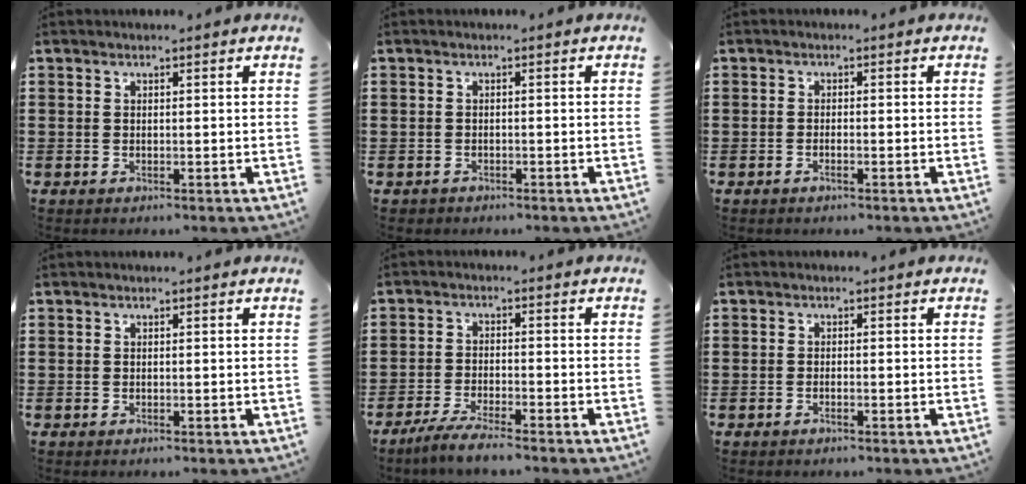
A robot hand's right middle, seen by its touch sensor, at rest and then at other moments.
{"total": 0.9, "force": [-0.8, 0.5, -0.1], "torque": [0.001, 0.003, -0.019]}
{"total": 0.9, "force": [-0.5, 0.1, 0.8], "torque": [-0.016, -0.005, -0.008]}
{"total": 0.0}
{"total": 4.1, "force": [-3.7, 0.1, 1.8], "torque": [-0.038, -0.003, -0.072]}
{"total": 0.8, "force": [-0.4, 0.0, 0.6], "torque": [-0.013, -0.004, -0.007]}